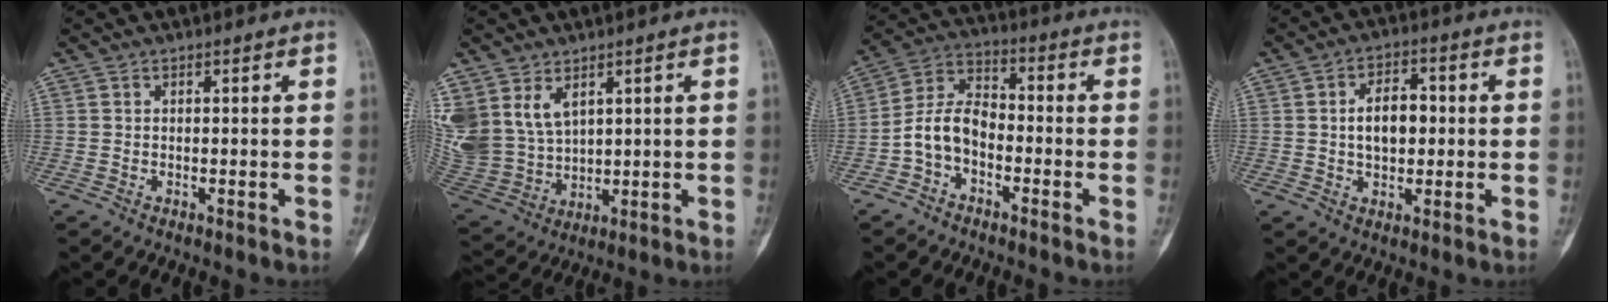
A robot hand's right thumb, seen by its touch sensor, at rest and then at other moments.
{"total": 13.8, "force": [5.9, 9.8, 7.7], "torque": [-0.178, -0.009, 0.145]}
{"total": 8.3, "force": [-3.0, 5.4, 5.7], "torque": [-0.103, 0.041, -0.069]}
{"total": 7.6, "force": [0.3, 4.6, 5.9], "torque": [-0.083, 0.013, 0.002]}